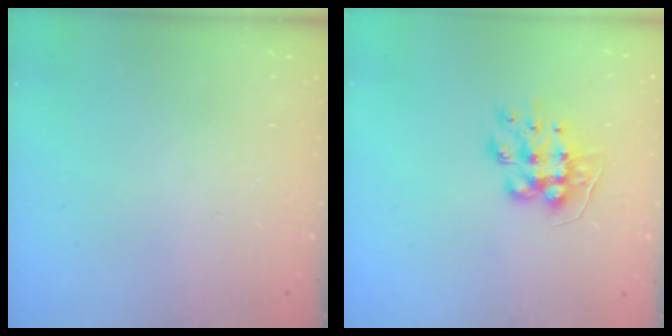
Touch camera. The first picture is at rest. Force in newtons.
{"total": 10.0, "press": 10.0, "slide": 0.3}